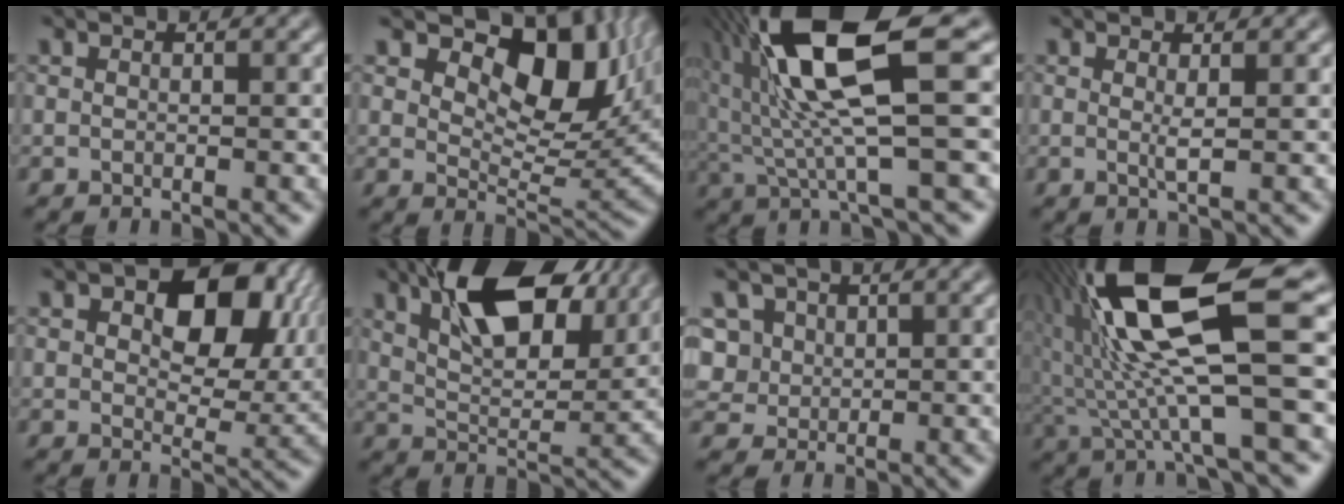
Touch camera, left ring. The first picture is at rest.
{"total": 8.8, "force": [4.3, 4.5, 6.3], "torque": [-0.089, 0.005, 0.068]}
{"total": 12.0, "force": [3.9, 2.7, 11.0], "torque": [-0.216, 0.010, 0.078]}
{"total": 0.8, "force": [0.1, -0.2, 0.8], "torque": [-0.017, -0.004, 0.002]}
{"total": 10.6, "force": [3.7, 5.9, 7.9], "torque": [-0.110, 0.003, 0.066]}
{"total": 11.3, "force": [6.4, 4.8, 7.9], "torque": [-0.129, 0.021, 0.103]}
{"total": 4.6, "force": [1.9, 3.7, 1.9], "torque": [-0.053, 0.017, 0.030]}
{"total": 13.0, "force": [2.9, 2.7, 12.3], "torque": [-0.244, 0.011, 0.062]}